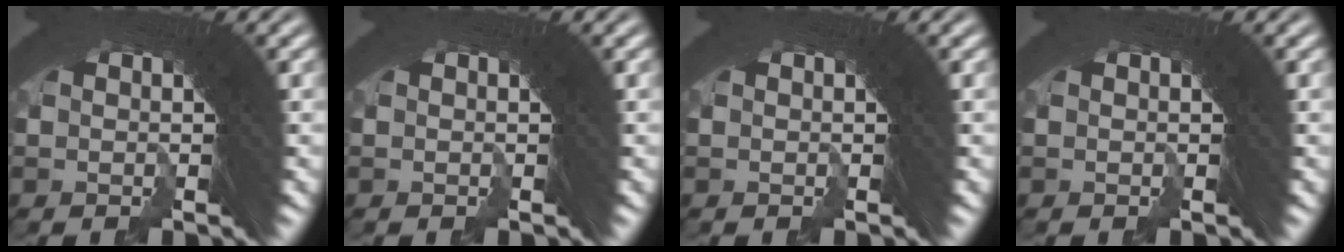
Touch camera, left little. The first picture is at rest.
{"total": 0.0}
{"total": 0.0}
{"total": 0.0}